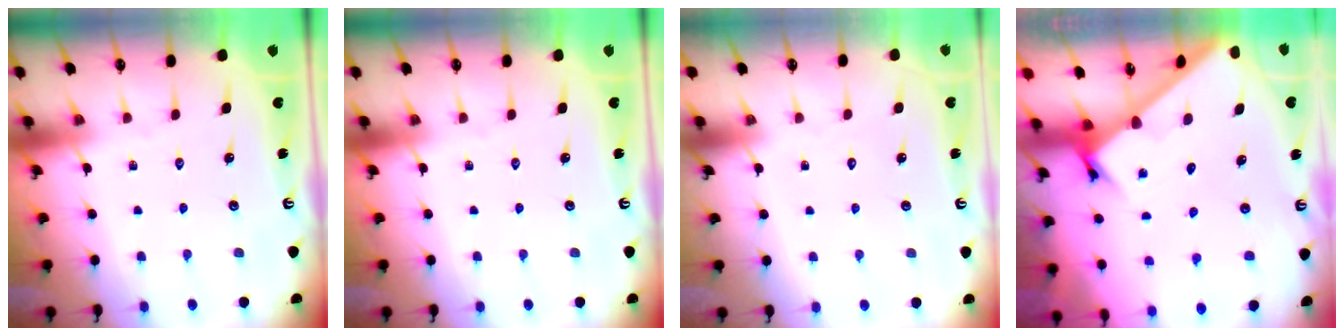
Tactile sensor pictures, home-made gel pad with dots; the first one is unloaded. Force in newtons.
{"total": 0.0}
{"total": 1.6, "press": 1.6, "slide": 0.1}
{"total": 2.0, "press": 2.0, "slide": 0.2}